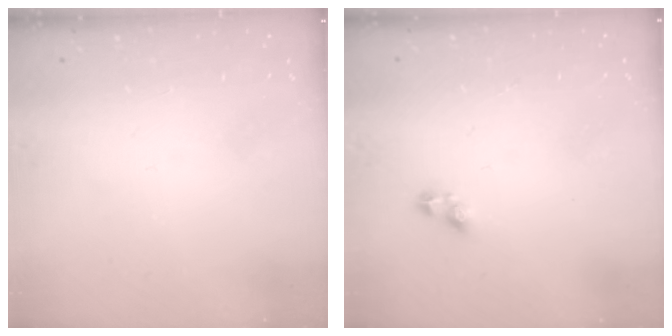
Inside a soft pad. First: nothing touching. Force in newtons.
{"total": 2.9, "press": 2.9, "slide": 0.4}